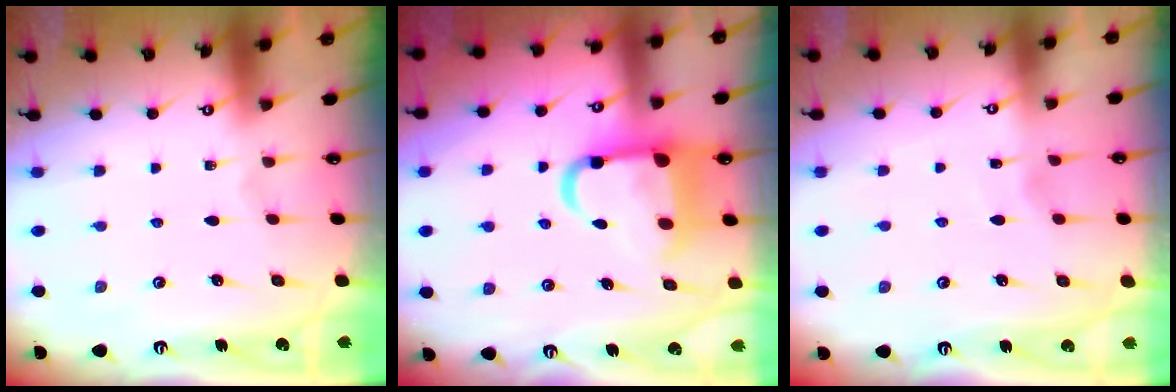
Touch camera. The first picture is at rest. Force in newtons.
{"total": 12.7, "press": 12.6, "slide": 1.6}
{"total": 1.7, "press": 1.7, "slide": 0.2}